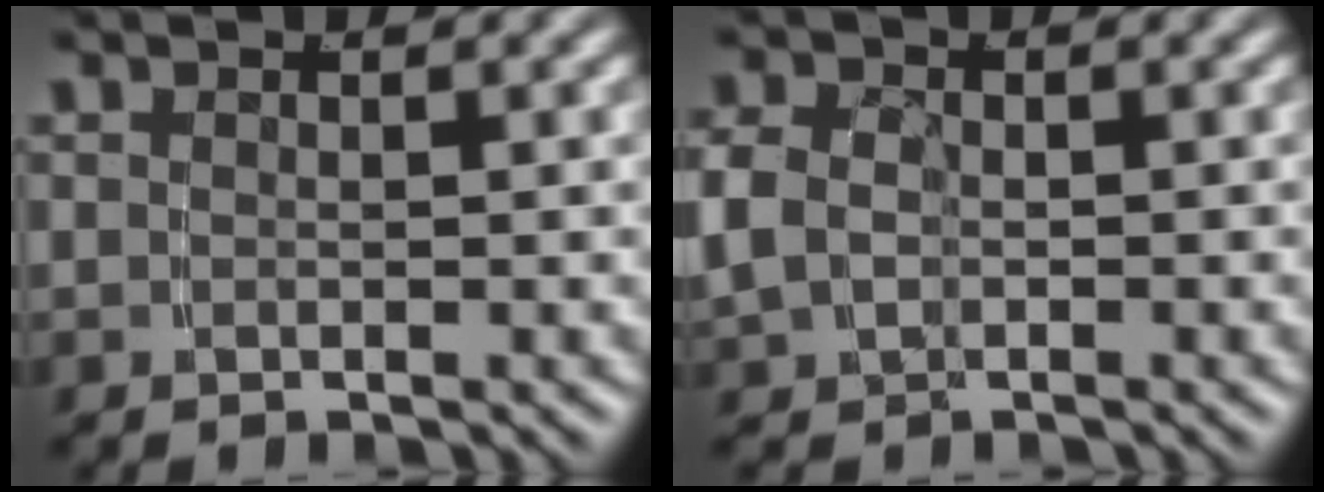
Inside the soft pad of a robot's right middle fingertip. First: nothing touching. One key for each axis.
{"total": 3.2, "fx": -0.5, "fy": 2.7, "fz": 1.7, "tx": -0.057, "ty": -0.014, "tz": -0.002}